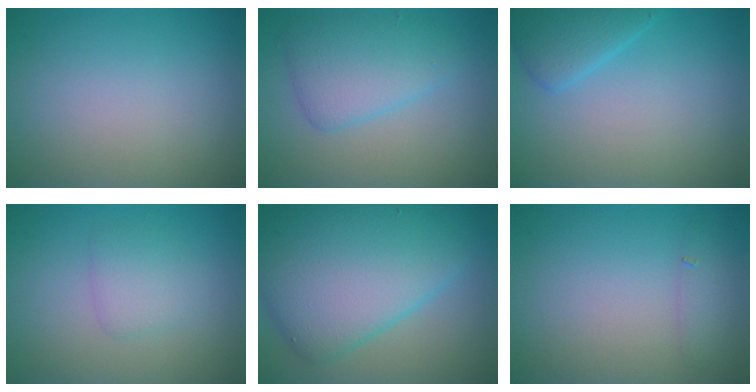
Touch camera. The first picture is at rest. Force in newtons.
{"total": 4.2, "press": 4.2, "slide": 0.3}
{"total": 2.8, "press": 2.8, "slide": 0.2}
{"total": 1.9, "press": 1.9, "slide": 0.0}
{"total": 10.4, "press": 10.3, "slide": 0.2}
{"total": 1.3, "press": 1.3, "slide": 0.0}